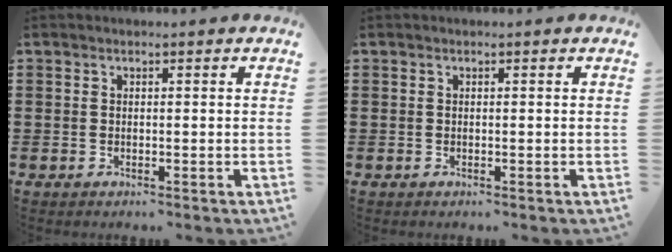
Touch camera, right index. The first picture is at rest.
{"total": 0.0}